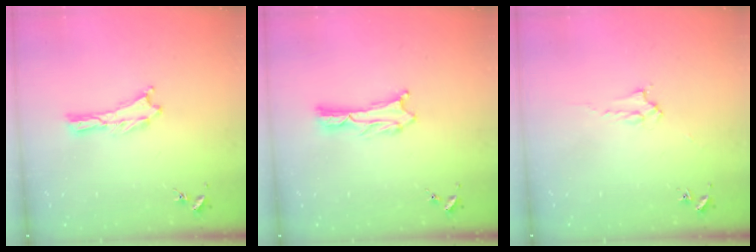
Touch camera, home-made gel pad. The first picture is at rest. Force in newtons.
{"total": 1.1, "press": 1.1, "slide": 0.2}
{"total": 2.0, "press": 2.0, "slide": 0.2}